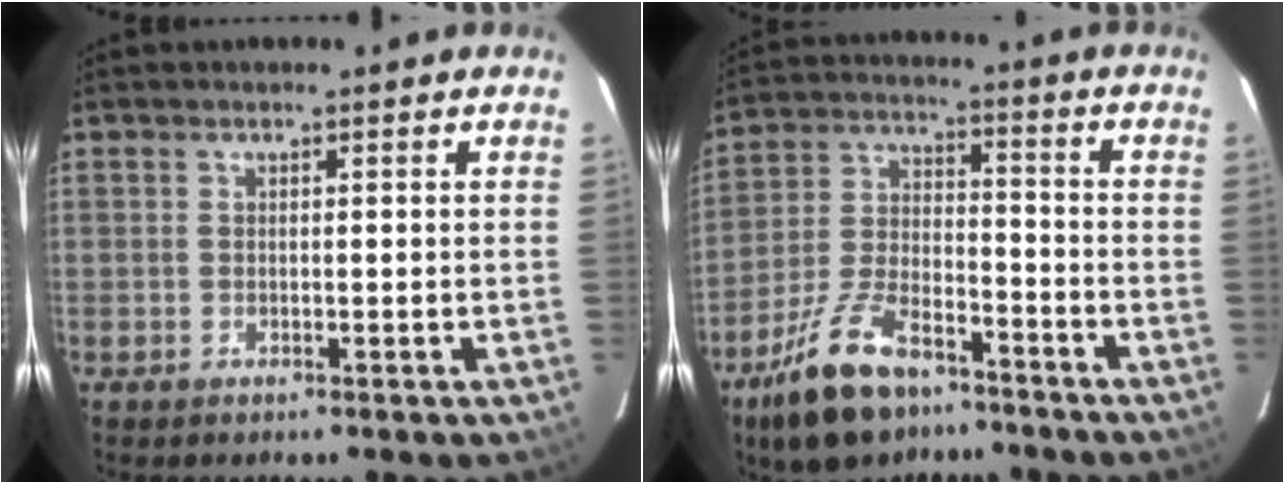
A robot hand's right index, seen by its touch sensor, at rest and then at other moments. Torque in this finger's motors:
{"motor_torque": [1.06, -1.08, 0.50, 0.06]}